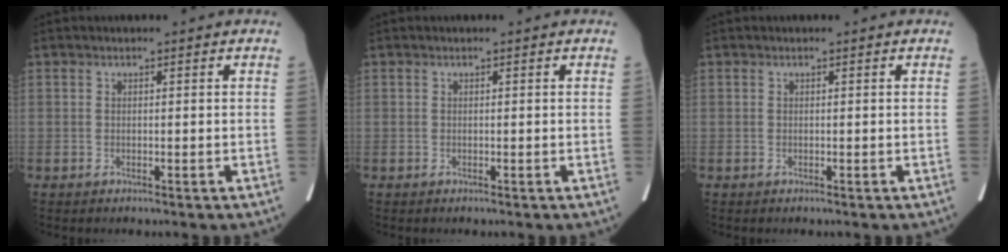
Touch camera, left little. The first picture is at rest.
{"total": 0.0}
{"total": 0.0}